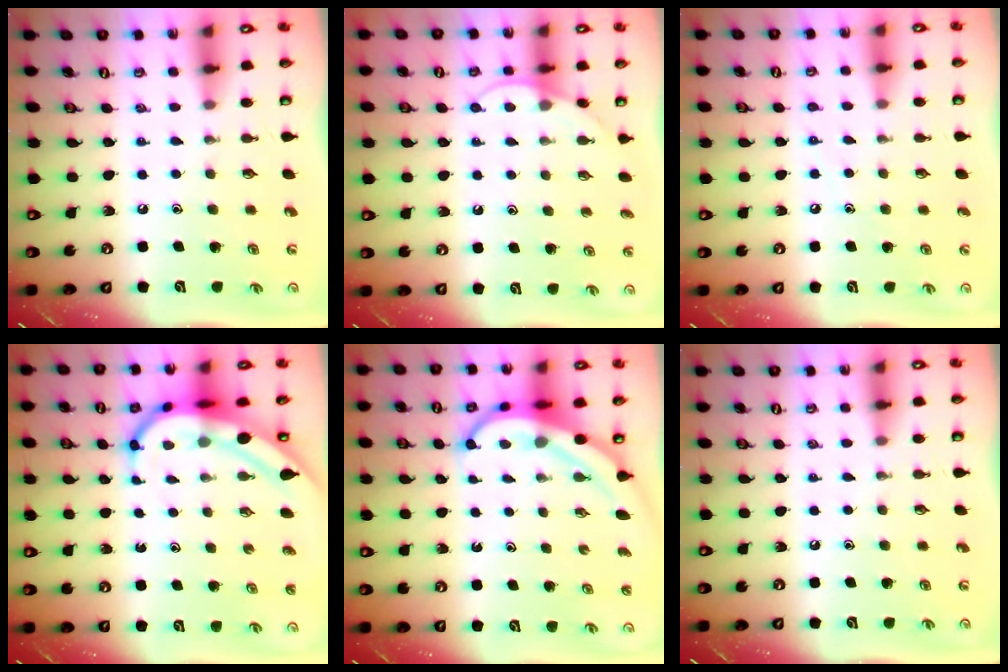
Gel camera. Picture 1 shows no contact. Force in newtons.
{"total": 6.2, "press": 6.2, "slide": 0.5}
{"total": 5.4, "press": 5.3, "slide": 0.8}
{"total": 6.5, "press": 6.5, "slide": 0.7}
{"total": 6.0, "press": 6.0, "slide": 0.6}
{"total": 0.0}